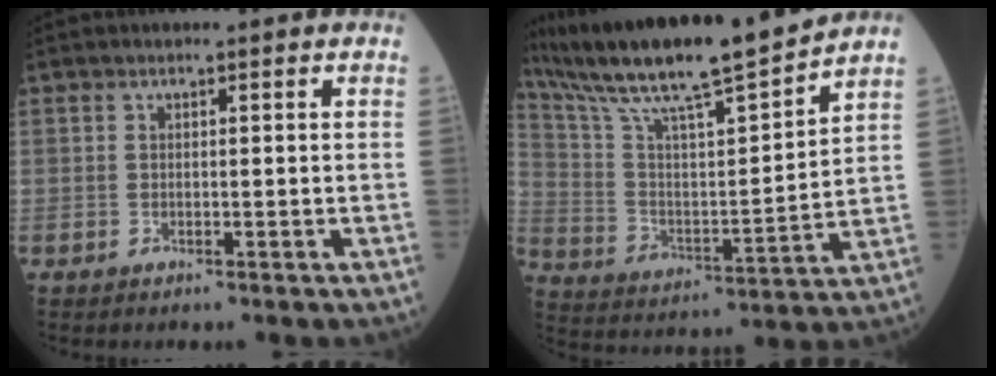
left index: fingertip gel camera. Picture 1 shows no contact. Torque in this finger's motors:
{"motor_torque": [0.95, -1.19, 0.31, 0.21]}